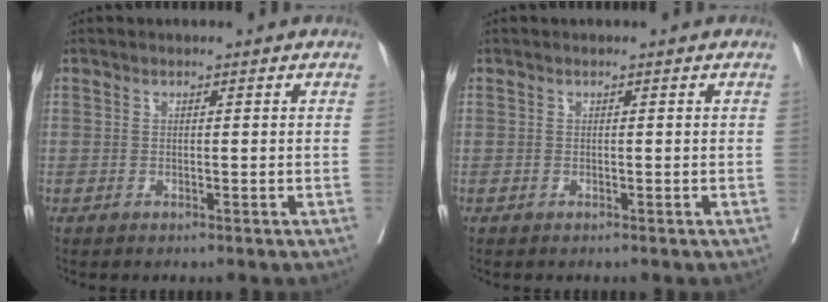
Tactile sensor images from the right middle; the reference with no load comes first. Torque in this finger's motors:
{"motor_torque": [0.20, -0.22, 0.05, 0.01]}